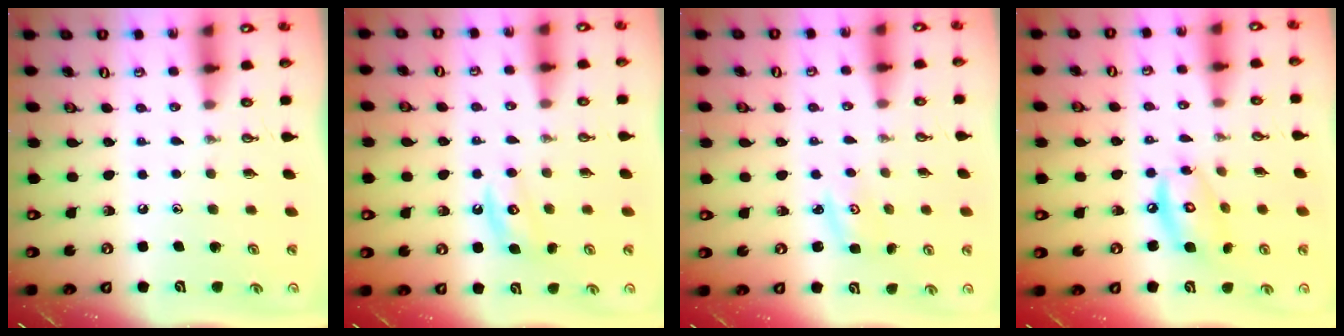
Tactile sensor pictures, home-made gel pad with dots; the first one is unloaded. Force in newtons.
{"total": 4.1, "press": 4.0, "slide": 0.6}
{"total": 3.0, "press": 2.9, "slide": 0.4}
{"total": 10.2, "press": 10.2, "slide": 0.7}